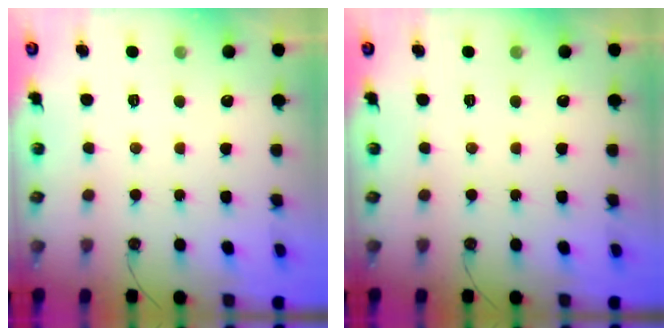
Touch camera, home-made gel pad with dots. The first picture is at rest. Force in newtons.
{"total": 0.0}